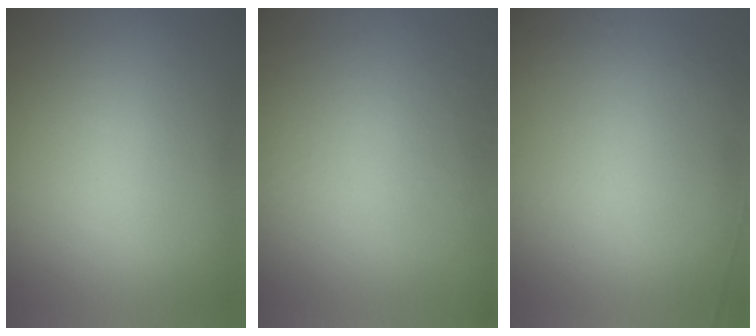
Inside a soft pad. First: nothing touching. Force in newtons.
{"total": 5.1}
{"total": 5.5}